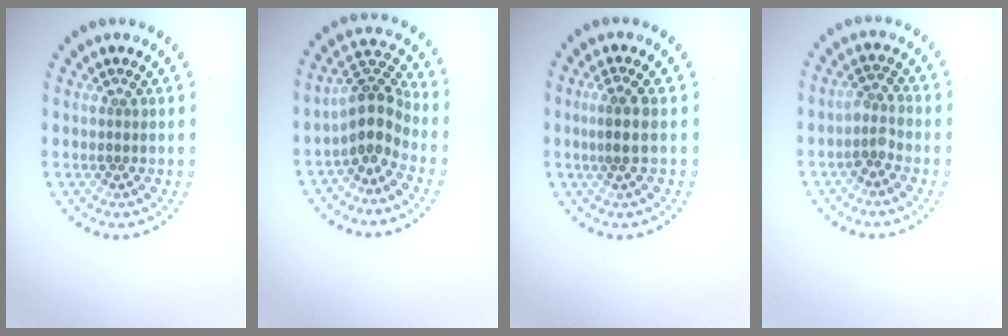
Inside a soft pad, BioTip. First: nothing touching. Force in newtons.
{"total": 3.8, "press": 3.0, "slide": 2.4}
{"total": 1.6, "press": 1.2, "slide": 1.0}
{"total": 1.8, "press": 1.3, "slide": 1.2}